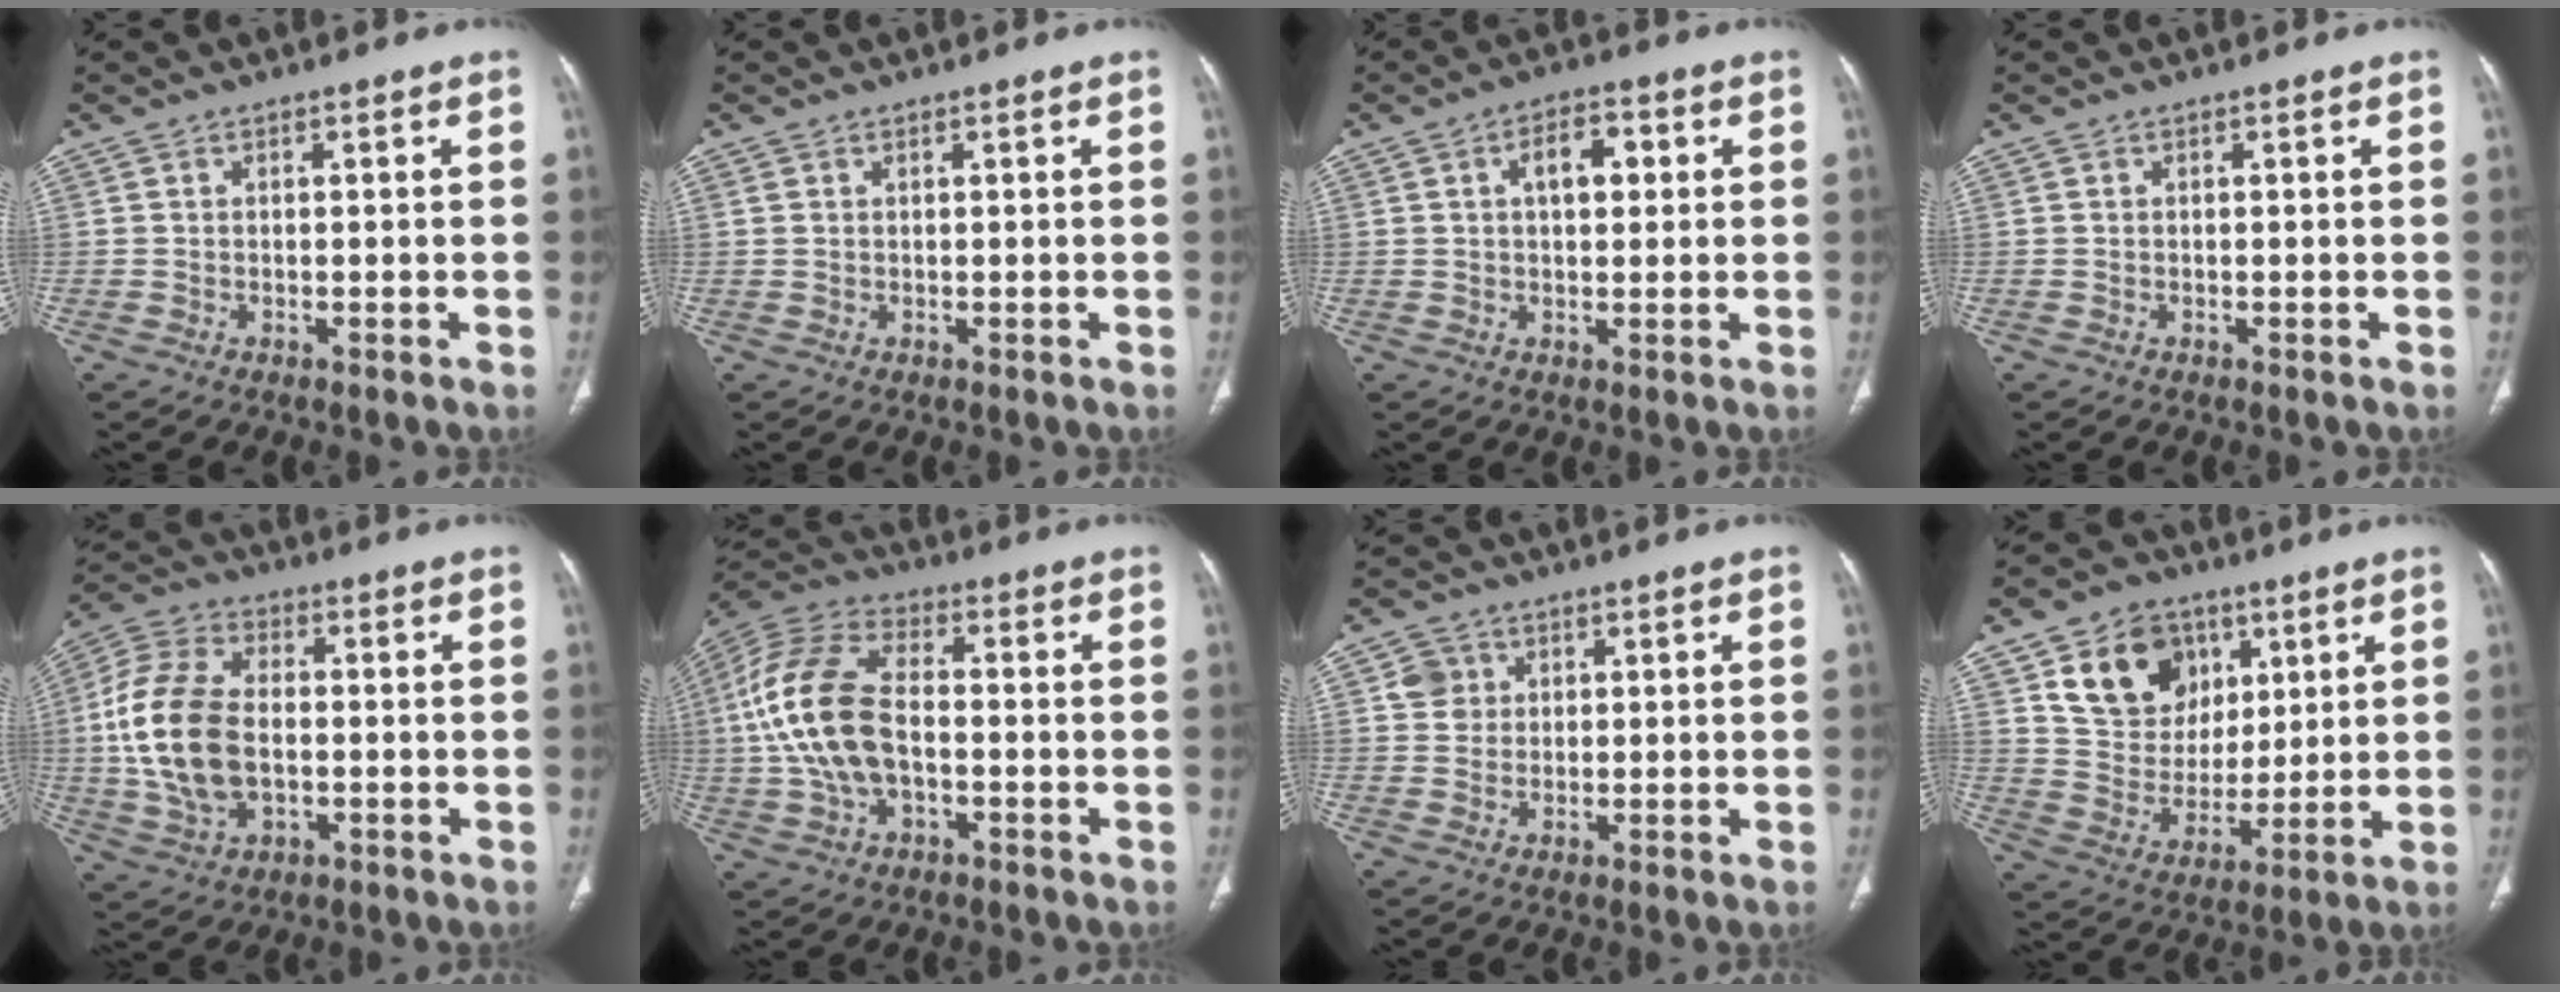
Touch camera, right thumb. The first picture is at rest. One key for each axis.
{"total": 0.6, "fx": 0.4, "fy": 0.3, "fz": 0.3, "tx": -0.007, "ty": 0.006, "tz": 0.012}
{"total": 6.1, "fx": 1.5, "fy": 3.4, "fz": 4.8, "tx": -0.063, "ty": 0.009, "tz": 0.021}
{"total": 0.0}
{"total": 17.3, "fx": -0.9, "fy": 10.7, "fz": 13.6, "tx": -0.279, "ty": 0.014, "tz": -0.014}
{"total": 16.8, "fx": -0.9, "fy": 9.7, "fz": 13.7, "tx": -0.292, "ty": 0.028, "tz": -0.020}
{"total": 3.7, "fx": 1.1, "fy": 3.4, "fz": 0.8, "tx": 0.005, "ty": -0.001, "tz": 0.018}
{"total": 15.8, "fx": 7.1, "fy": 12.4, "fz": 6.9, "tx": -0.079, "ty": -0.021, "tz": 0.134}